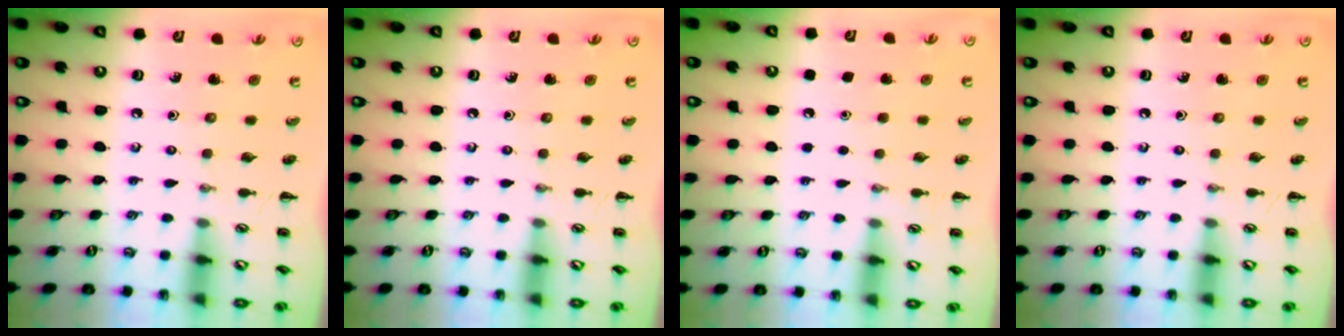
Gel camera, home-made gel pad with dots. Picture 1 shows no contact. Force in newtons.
{"total": 0.0}
{"total": 1.6, "press": 1.6, "slide": 0.1}
{"total": 0.0}